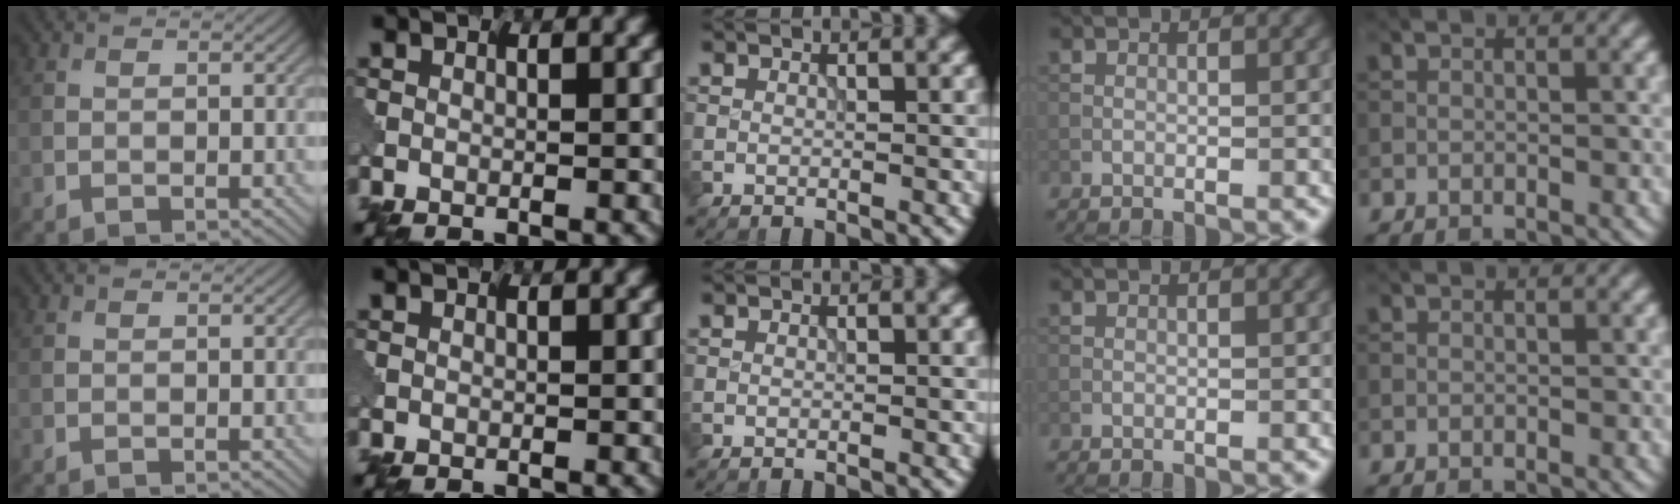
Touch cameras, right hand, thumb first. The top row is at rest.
{}